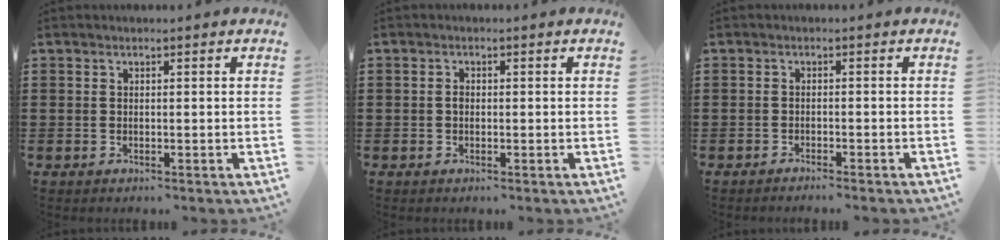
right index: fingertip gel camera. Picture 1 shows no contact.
{"total": 1.0, "force": [-0.1, 0.7, 0.7], "torque": [-0.015, 0.001, -0.003]}
{"total": 1.2, "force": [-1.1, -0.2, 0.1], "torque": [-0.002, 0.002, -0.023]}